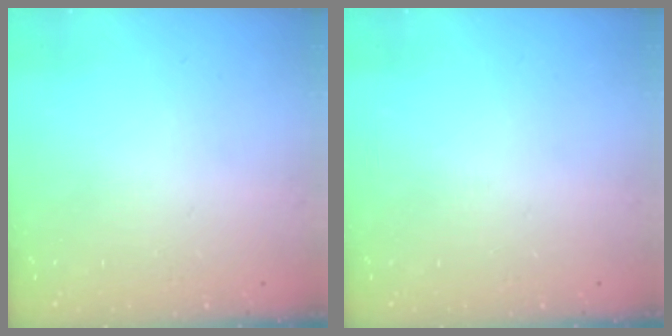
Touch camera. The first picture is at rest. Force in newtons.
{"total": 0.0}